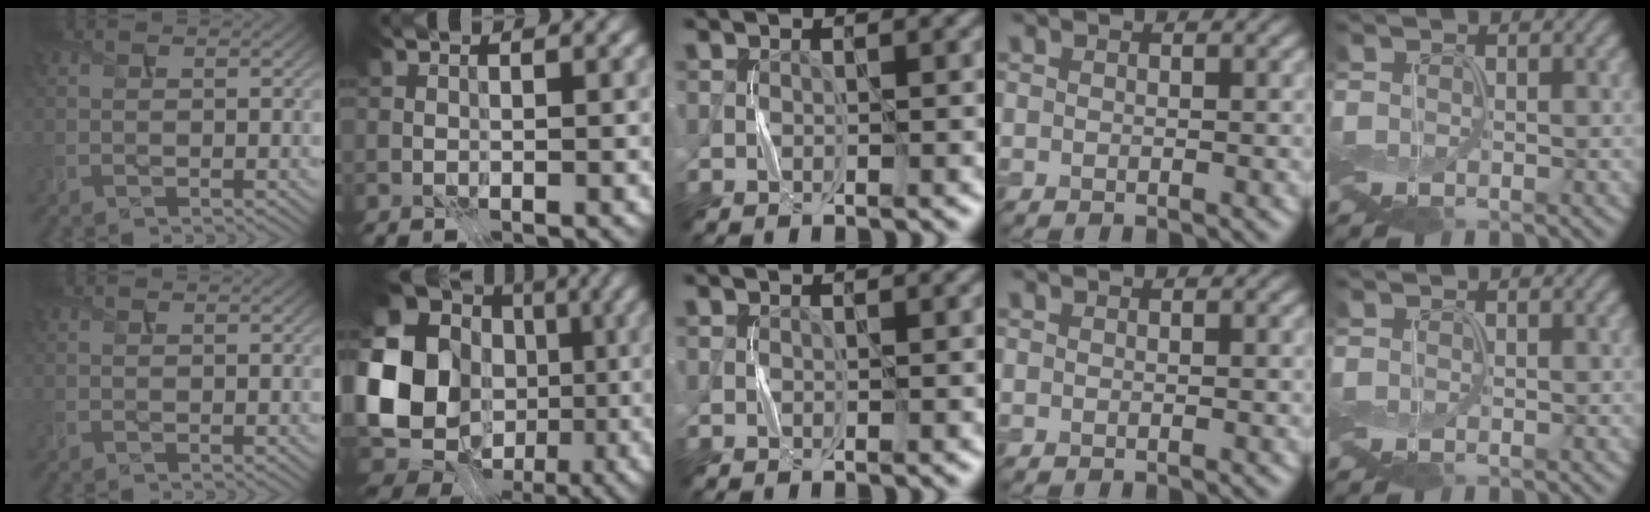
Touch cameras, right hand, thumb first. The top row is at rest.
{"index": {"total": 17.5, "force": [-2.2, 15.0, 8.7], "torque": [-0.195, -0.016, -0.041]}}